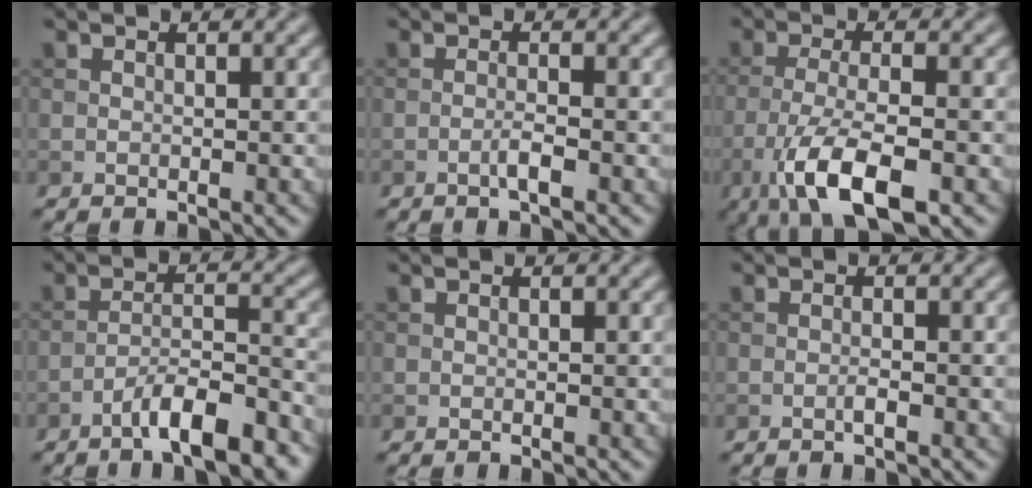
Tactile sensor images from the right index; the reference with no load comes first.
{"total": 1.4, "force": [-0.6, 0.1, 1.3], "torque": [-0.023, 0.003, -0.015]}
{"total": 7.7, "force": [-3.8, 2.4, 6.2], "torque": [-0.123, -0.008, -0.072]}
{"total": 6.8, "force": [-4.8, 1.3, 4.7], "torque": [-0.073, 0.008, -0.079]}
{"total": 0.0}
{"total": 0.8, "force": [-0.4, 0.1, 0.7], "torque": [-0.014, 0.001, -0.009]}